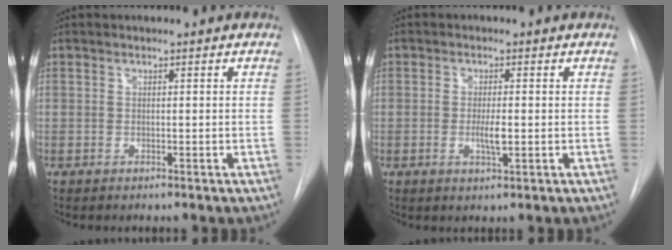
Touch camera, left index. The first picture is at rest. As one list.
[{"total": 2.9, "force": [-0.7, 0.6, 2.8], "torque": [-0.052, -0.005, -0.010]}]